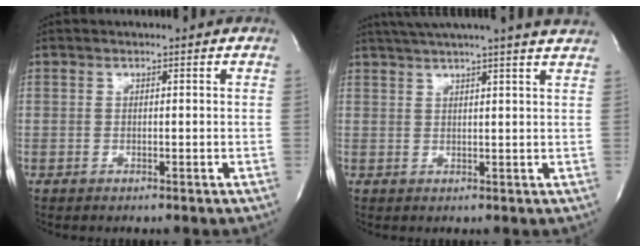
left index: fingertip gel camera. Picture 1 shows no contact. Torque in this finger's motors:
{"motor_torque": [0.65, -0.70, 0.22, 0.04]}